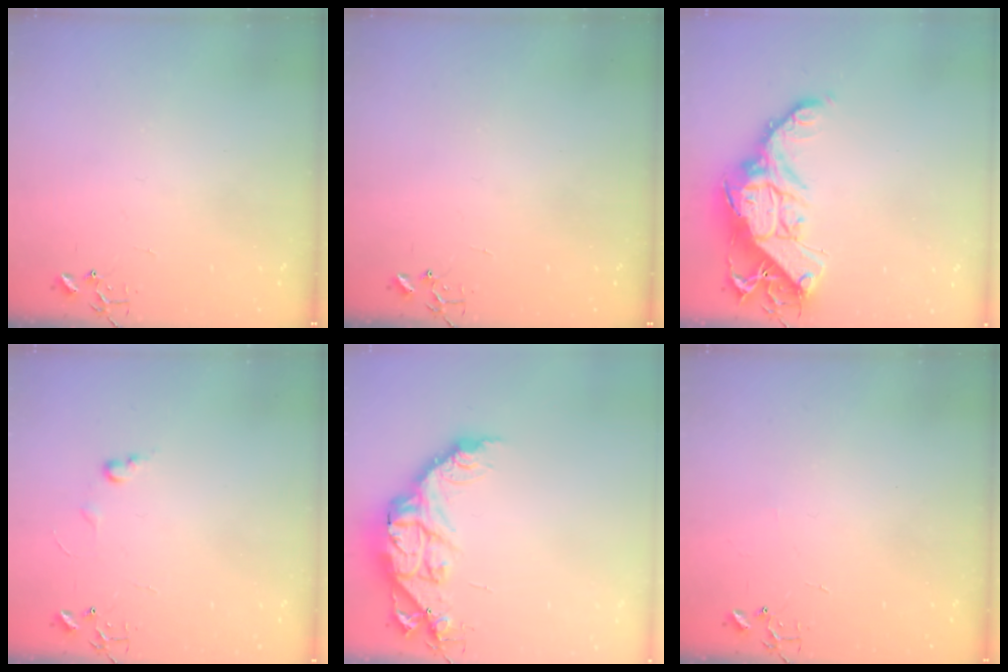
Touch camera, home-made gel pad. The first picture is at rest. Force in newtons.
{"total": 0.0}
{"total": 17.2, "press": 17.1, "slide": 1.6}
{"total": 5.8, "press": 5.8, "slide": 0.7}
{"total": 15.3, "press": 15.2, "slide": 1.2}
{"total": 1.8, "press": 1.8, "slide": 0.3}